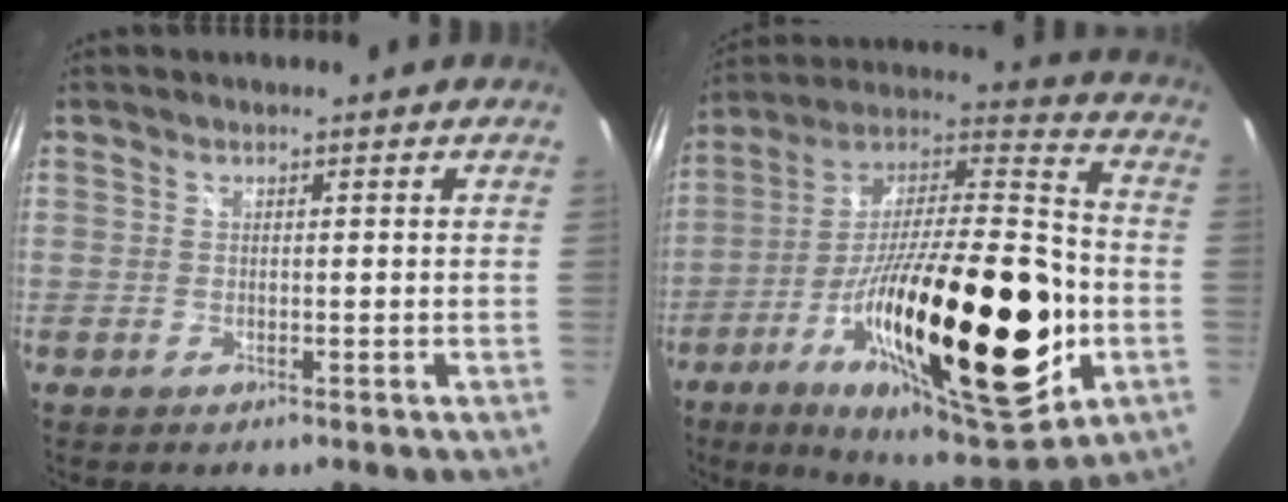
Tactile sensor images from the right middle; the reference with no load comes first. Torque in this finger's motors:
{"motor_torque": [2.14, 0.00, 0.90, 0.21]}